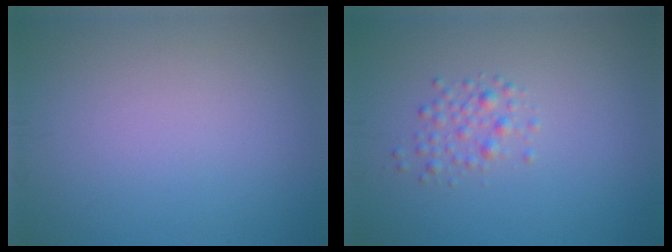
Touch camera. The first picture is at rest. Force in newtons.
{"total": 1.6, "press": 1.6, "slide": 0.1}